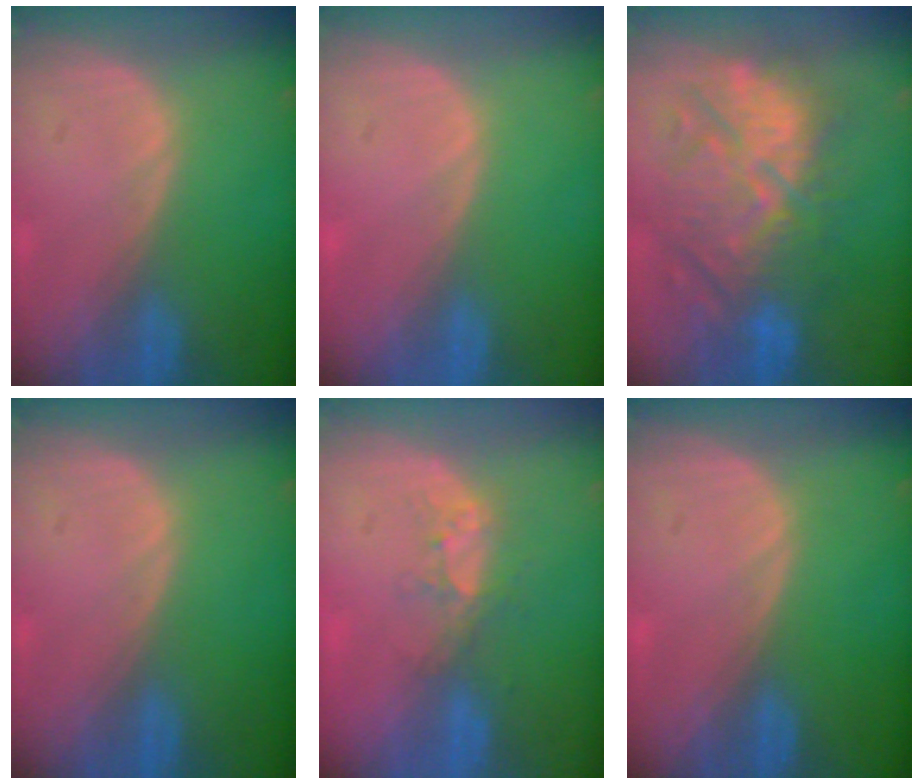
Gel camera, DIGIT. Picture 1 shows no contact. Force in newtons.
{"total": 0.0}
{"total": 11.5, "press": 11.3, "slide": 2.5}
{"total": 0.0}
{"total": 3.7, "press": 3.2, "slide": 1.9}
{"total": 0.0}